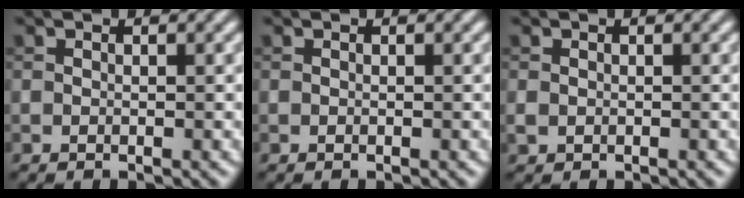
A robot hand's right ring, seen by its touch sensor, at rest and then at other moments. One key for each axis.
{"total": 0.0}
{"total": 0.6, "fx": 0.0, "fy": 0.6, "fz": 0.2, "tx": -0.002, "ty": -0.003, "tz": 0.000}